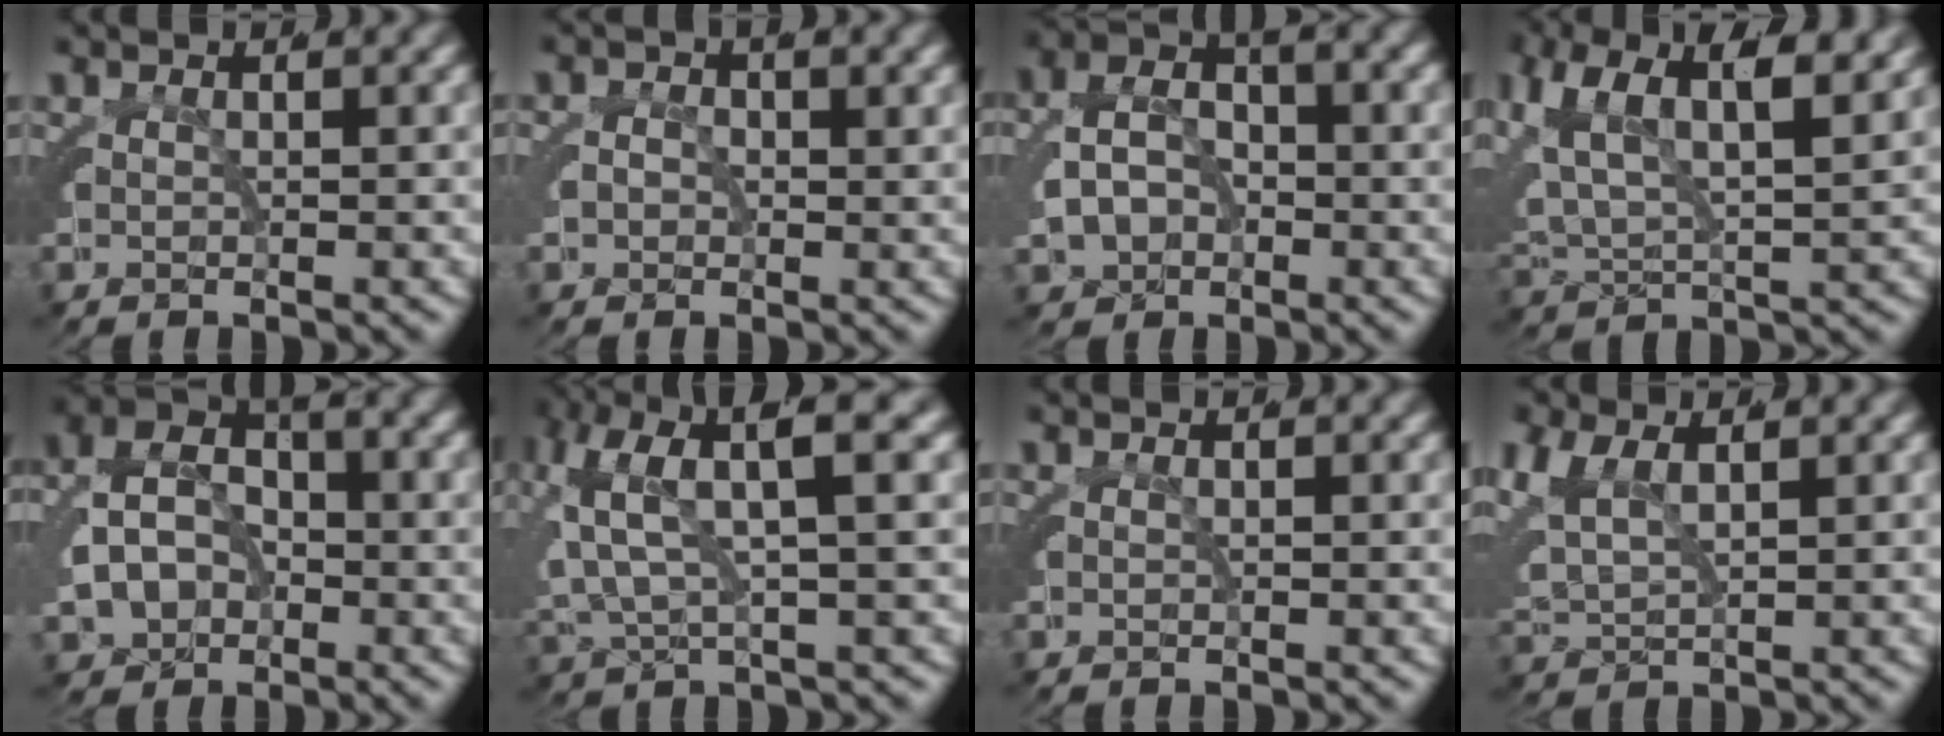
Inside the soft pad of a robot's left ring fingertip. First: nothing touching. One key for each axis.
{"total": 2.8, "fx": -0.2, "fy": 2.7, "fz": 0.8, "tx": -0.013, "ty": -0.011, "tz": -0.001}
{"total": 6.6, "fx": -0.7, "fy": 5.8, "fz": 3.0, "tx": -0.058, "ty": -0.005, "tz": -0.017}
{"total": 9.9, "fx": 3.2, "fy": 7.1, "fz": 6.1, "tx": -0.139, "ty": 0.003, "tz": 0.044}
{"total": 9.1, "fx": -0.1, "fy": 8.0, "fz": 4.3, "tx": -0.081, "ty": -0.007, "tz": -0.015}
{"total": 6.9, "fx": 1.9, "fy": 4.1, "fz": 5.1, "tx": -0.112, "ty": 0.003, "tz": 0.028}
{"total": 0.0}
{"total": 5.4, "fx": 1.1, "fy": 4.5, "fz": 2.8, "tx": -0.089, "ty": -0.011, "tz": 0.022}